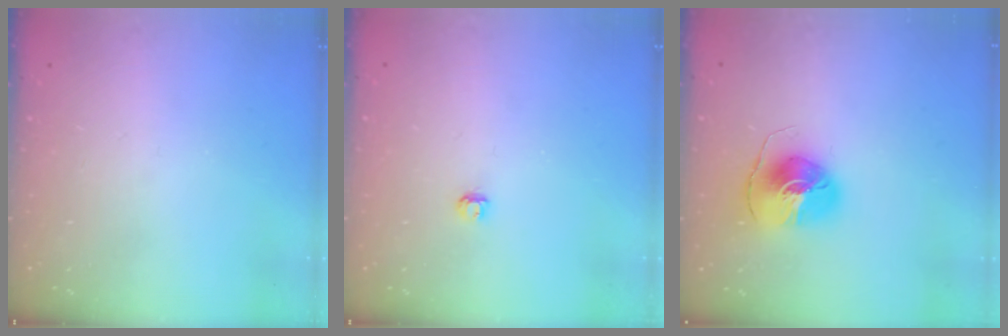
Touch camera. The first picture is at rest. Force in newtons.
{"total": 2.9, "press": 2.9, "slide": 0.3}
{"total": 8.2, "press": 8.1, "slide": 1.0}